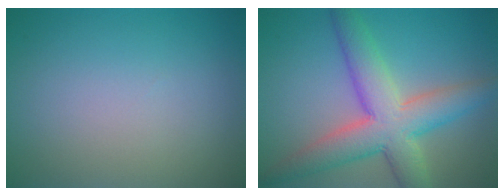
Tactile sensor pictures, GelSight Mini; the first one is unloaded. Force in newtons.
{"total": 7.8, "press": 7.8, "slide": 0.3}